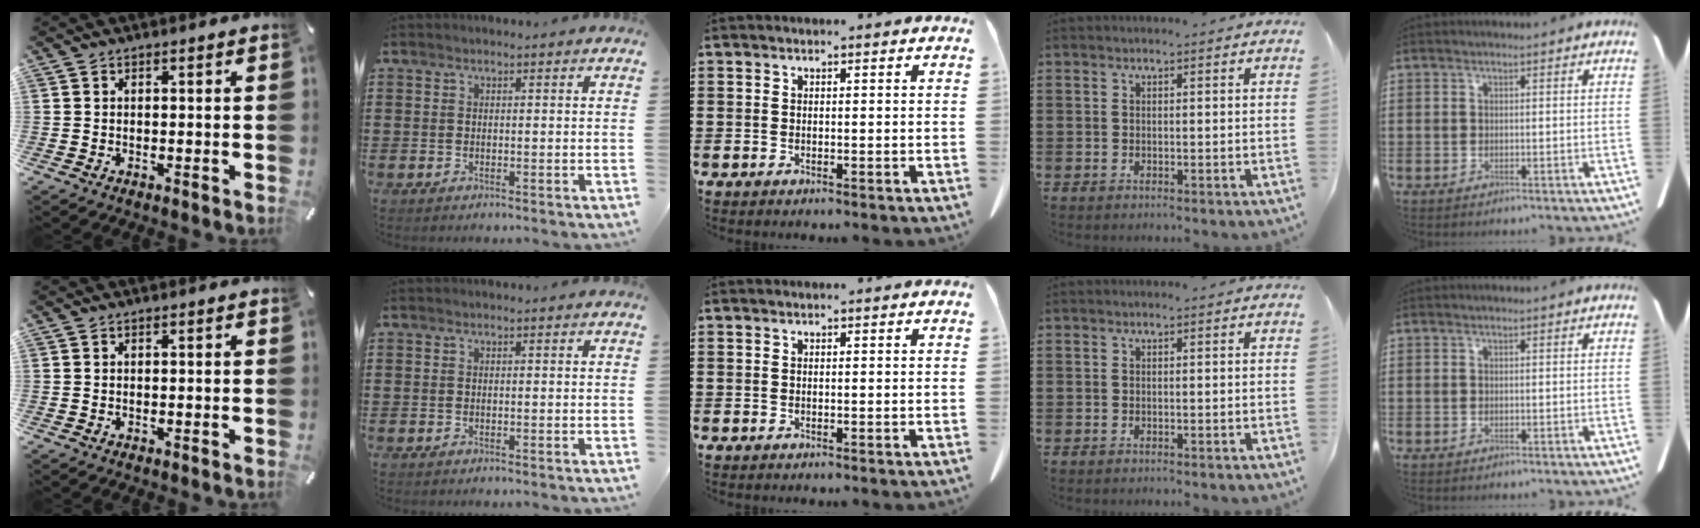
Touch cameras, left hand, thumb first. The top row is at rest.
{}